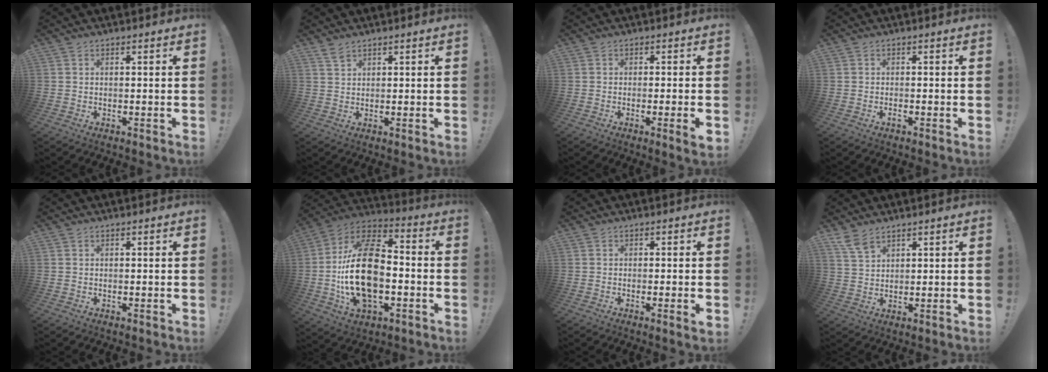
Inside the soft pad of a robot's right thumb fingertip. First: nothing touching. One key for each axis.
{"total": 2.3, "fx": 1.8, "fy": 0.8, "fz": 1.2, "tx": -0.025, "ty": -0.004, "tz": 0.034}
{"total": 4.1, "fx": -1.3, "fy": -0.2, "fz": 3.8, "tx": -0.065, "ty": -0.002, "tz": -0.017}
{"total": 1.1, "fx": -0.9, "fy": 0.0, "fz": 0.6, "tx": -0.017, "ty": 0.003, "tz": -0.014}
{"total": 0.0}
{"total": 24.8, "fx": -2.6, "fy": 14.8, "fz": 19.7, "tx": -0.357, "ty": 0.021, "tz": -0.039}
{"total": 2.3, "fx": -0.7, "fy": -0.1, "fz": 2.2, "tx": -0.042, "ty": -0.003, "tz": -0.008}
{"total": 5.2, "fx": 4.0, "fy": 1.9, "fz": 2.7, "tx": -0.054, "ty": -0.019, "tz": 0.075}